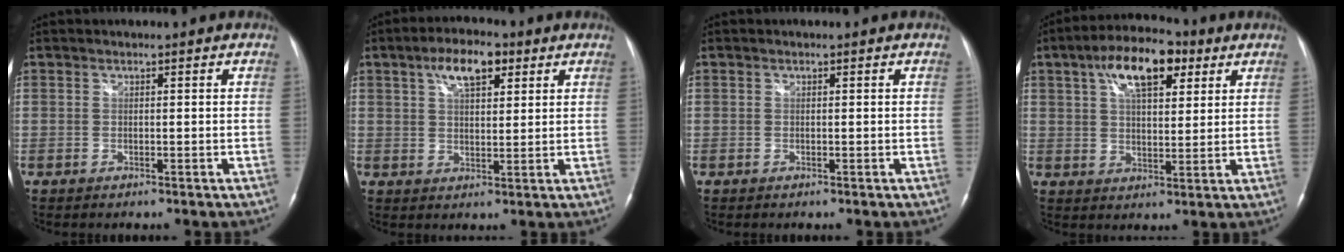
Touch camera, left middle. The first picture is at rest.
{"total": 7.1, "force": [3.7, 3.0, 5.3], "torque": [-0.096, 0.016, 0.062]}
{"total": 0.0}
{"total": 11.4, "force": [5.5, 4.7, 8.9], "torque": [-0.154, 0.026, 0.091]}